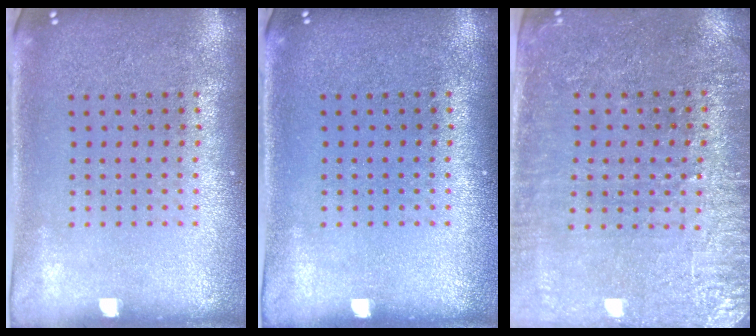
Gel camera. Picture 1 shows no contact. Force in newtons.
{"total": 0.0}
{"total": 3.0, "press": 2.8, "slide": 1.1}